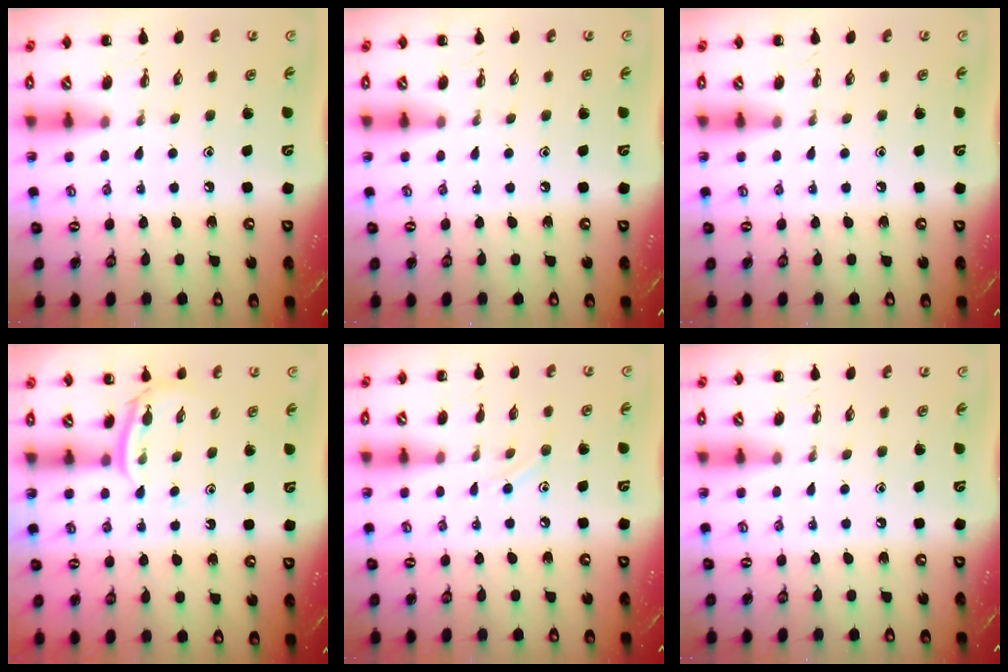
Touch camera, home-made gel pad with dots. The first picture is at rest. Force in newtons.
{"total": 0.0}
{"total": 0.0}
{"total": 3.3, "press": 3.1, "slide": 1.2}
{"total": 5.6, "press": 5.3, "slide": 1.7}
{"total": 0.0}